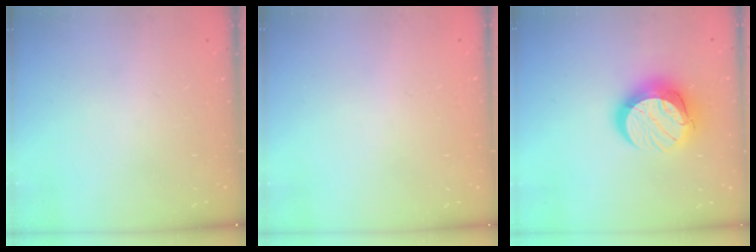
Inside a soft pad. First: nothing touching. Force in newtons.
{"total": 0.5, "press": 0.5, "slide": 0.1}
{"total": 14.6, "press": 14.6, "slide": 1.2}